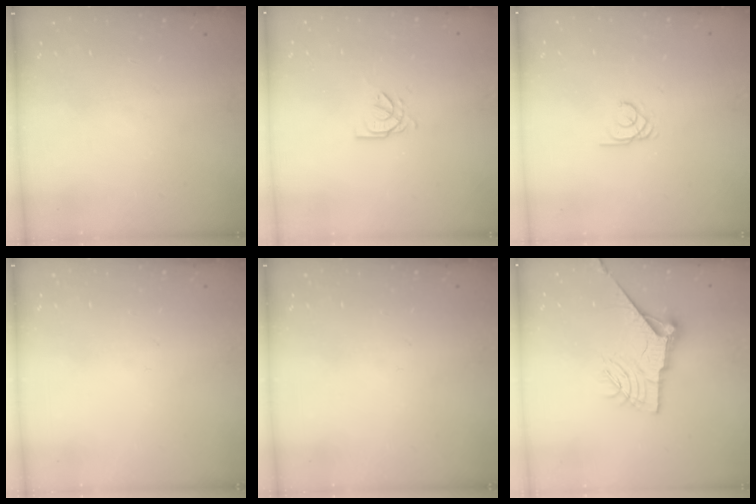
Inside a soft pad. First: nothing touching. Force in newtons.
{"total": 3.5, "press": 3.5, "slide": 0.3}
{"total": 1.9, "press": 1.9, "slide": 0.0}
{"total": 0.0}
{"total": 0.0}
{"total": 12.8, "press": 12.7, "slide": 1.3}